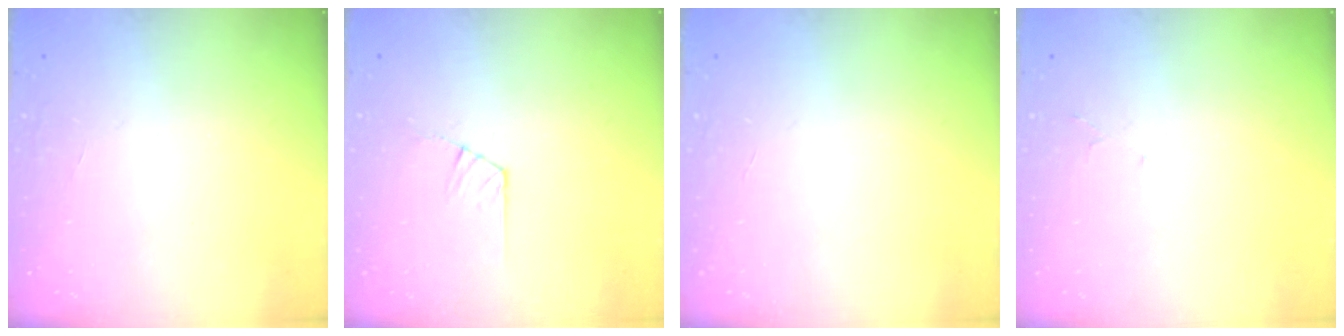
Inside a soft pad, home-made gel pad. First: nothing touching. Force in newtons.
{"total": 4.4, "press": 4.3, "slide": 0.6}
{"total": 0.0}
{"total": 2.8, "press": 2.8, "slide": 0.5}